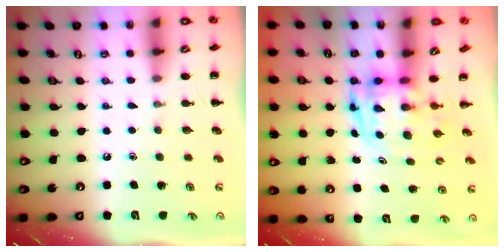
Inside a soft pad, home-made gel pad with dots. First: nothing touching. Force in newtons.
{"total": 3.3, "press": 3.2, "slide": 0.7}